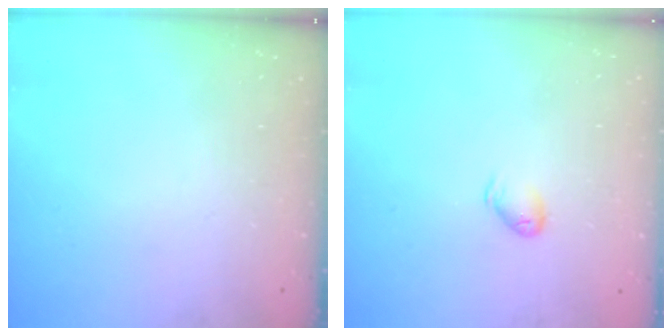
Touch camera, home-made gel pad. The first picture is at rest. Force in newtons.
{"total": 5.3, "press": 5.2, "slide": 0.9}